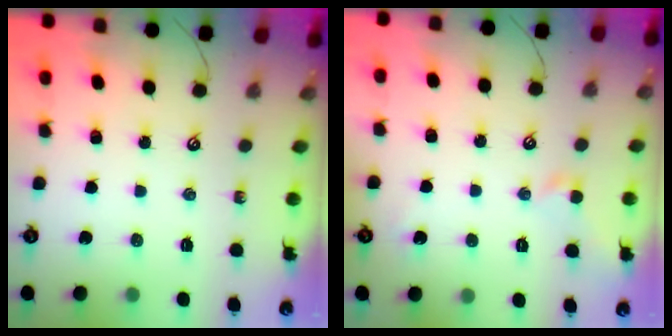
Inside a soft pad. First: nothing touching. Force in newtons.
{"total": 0.6, "press": 0.5, "slide": 0.3}